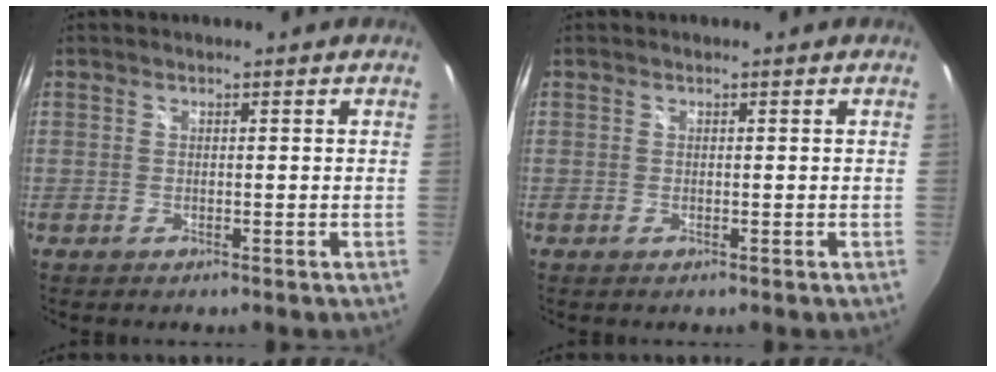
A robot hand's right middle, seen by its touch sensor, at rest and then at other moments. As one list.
[{"total": 0.0}]